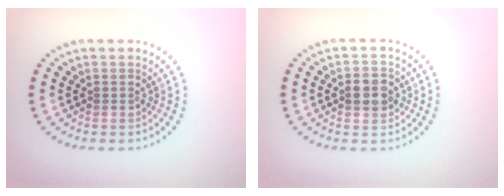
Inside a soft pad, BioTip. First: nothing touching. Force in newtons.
{"total": 2.6, "press": 2.6, "slide": 0.2}